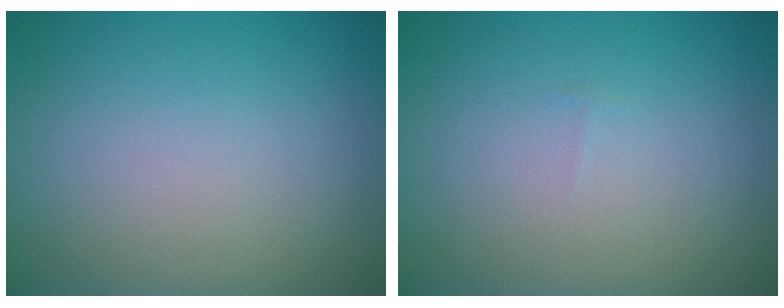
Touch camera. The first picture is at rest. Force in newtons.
{"total": 0.0}